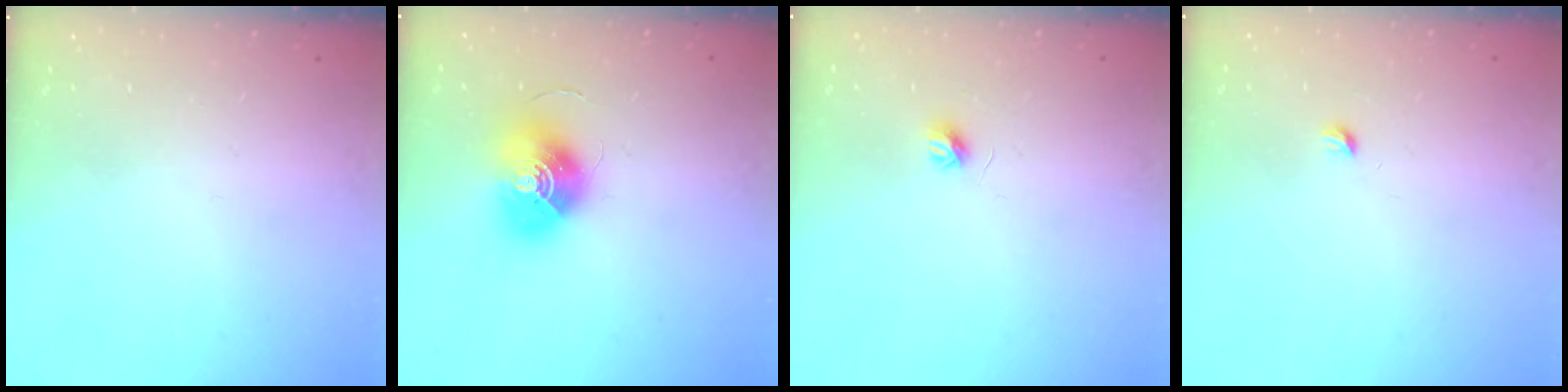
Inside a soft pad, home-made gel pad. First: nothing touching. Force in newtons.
{"total": 13.5, "press": 13.5, "slide": 0.6}
{"total": 3.6, "press": 3.6, "slide": 0.4}
{"total": 2.9, "press": 2.9, "slide": 0.4}